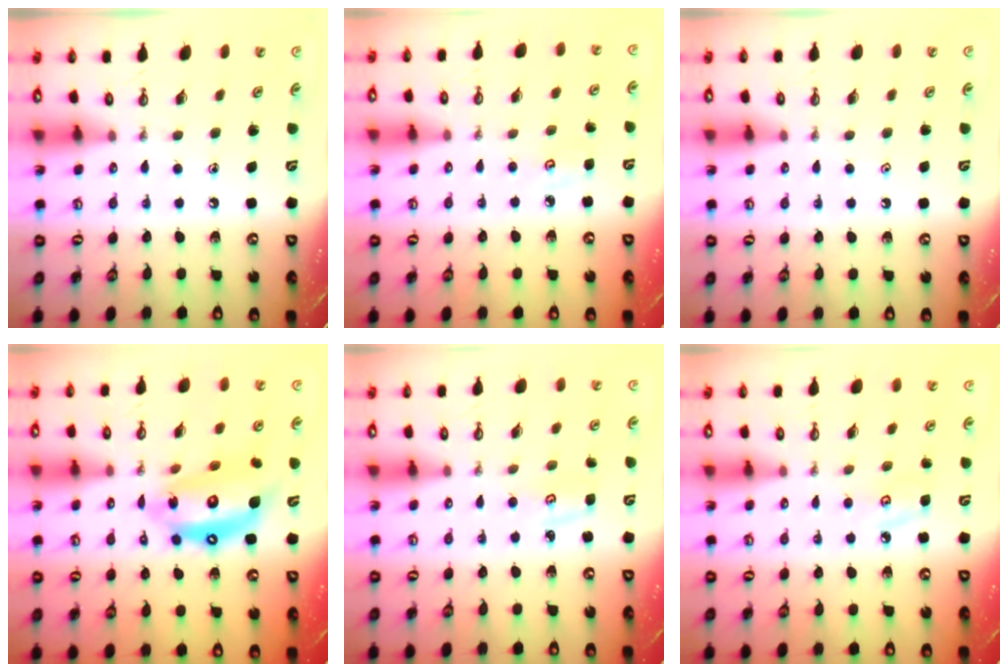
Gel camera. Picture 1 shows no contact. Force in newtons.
{"total": 4.0, "press": 4.0, "slide": 0.4}
{"total": 0.9, "press": 0.7, "slide": 0.5}
{"total": 14.8, "press": 14.7, "slide": 1.5}
{"total": 2.8, "press": 2.8, "slide": 0.2}
{"total": 5.2, "press": 5.1, "slide": 0.5}